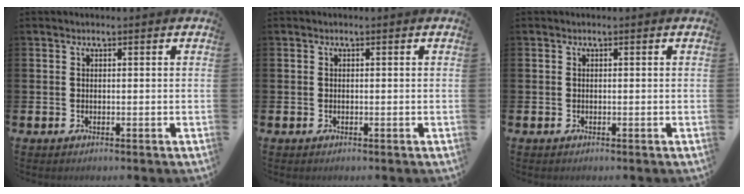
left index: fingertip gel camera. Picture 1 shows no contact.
{"total": 0.0}
{"total": 0.0}